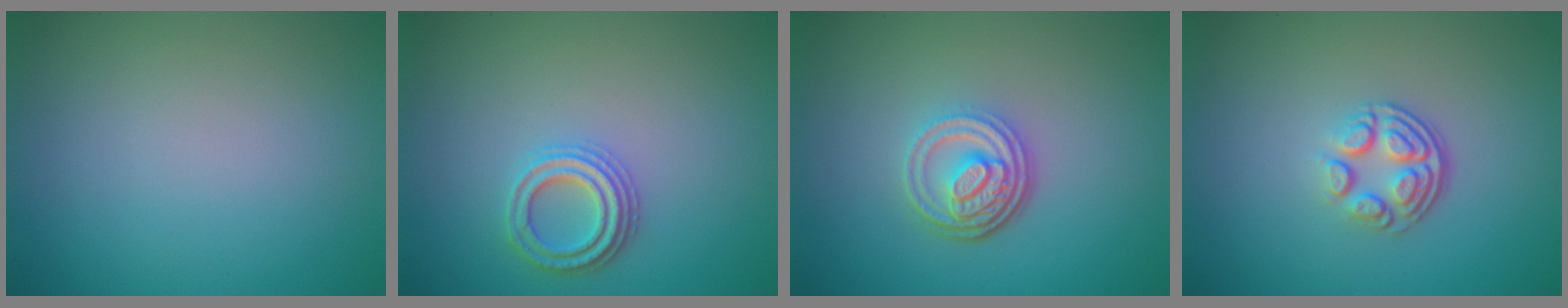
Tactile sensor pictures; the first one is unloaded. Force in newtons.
{"total": 2.7, "press": 2.6, "slide": 0.8}
{"total": 4.4, "press": 3.3, "slide": 2.8}
{"total": 3.7, "press": 2.5, "slide": 2.7}